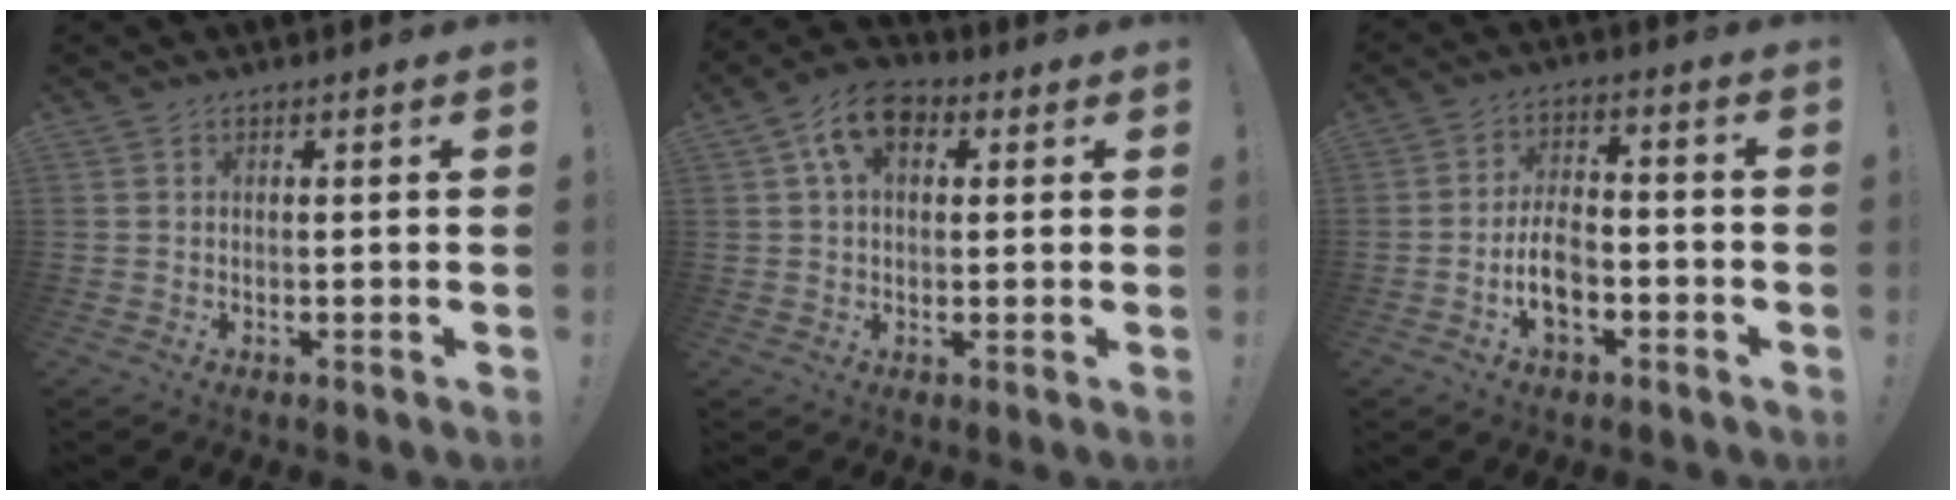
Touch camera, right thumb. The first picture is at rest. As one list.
[{"total": 9.1, "force": [3.2, 5.7, 6.2], "torque": [-0.101, 0.009, 0.061]}, {"total": 8.9, "force": [-3.2, 5.3, 6.3], "torque": [-0.109, 0.013, -0.056]}]